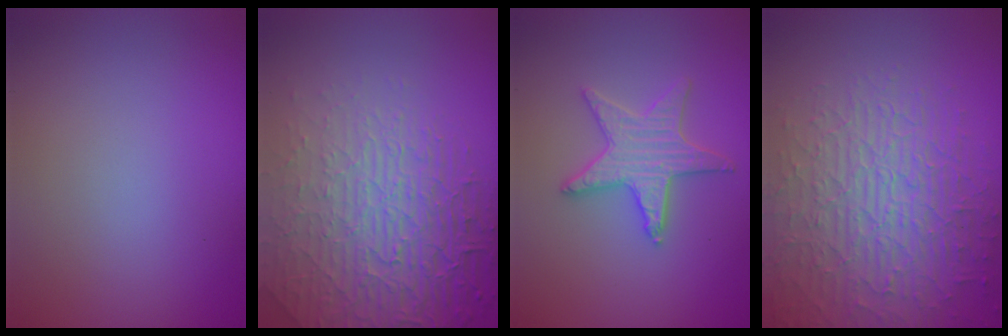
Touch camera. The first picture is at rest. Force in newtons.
{"total": 8.9, "press": 6.0, "slide": 6.6}
{"total": 3.5, "press": 3.4, "slide": 0.7}
{"total": 8.6, "press": 6.1, "slide": 6.1}